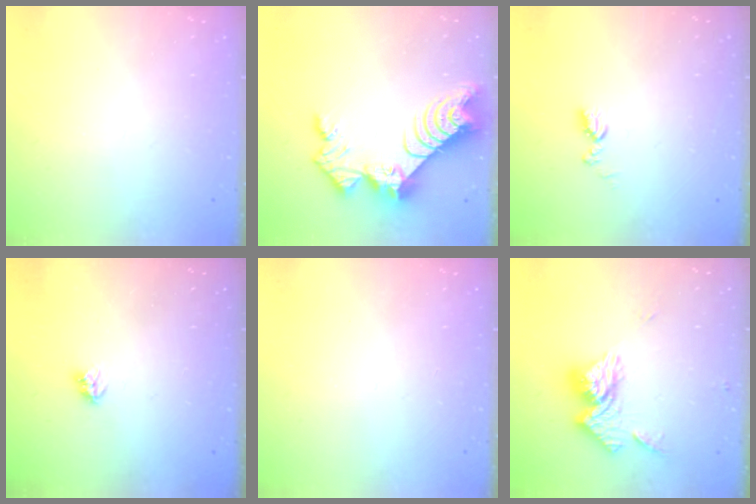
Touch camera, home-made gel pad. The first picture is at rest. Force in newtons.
{"total": 12.5, "press": 12.5, "slide": 1.2}
{"total": 6.9, "press": 6.8, "slide": 0.8}
{"total": 3.5, "press": 3.4, "slide": 0.5}
{"total": 0.0}
{"total": 12.6, "press": 12.6, "slide": 1.1}